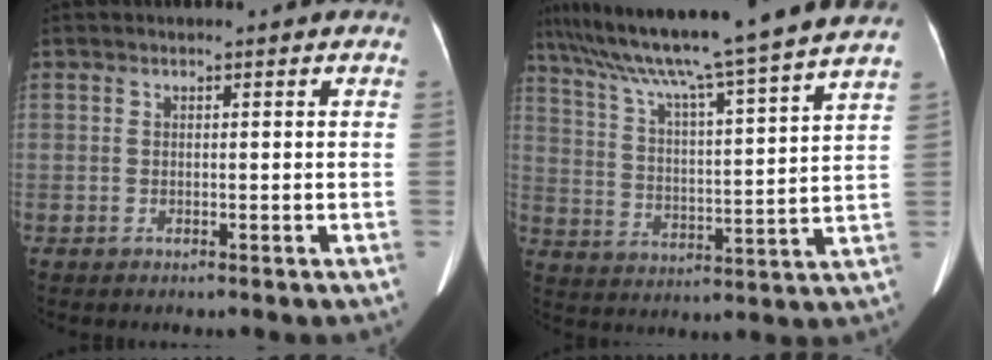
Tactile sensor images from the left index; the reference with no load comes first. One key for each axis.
{"total": 22.4, "fx": 19.1, "fy": -2.0, "fz": 11.6, "tx": -0.201, "ty": -0.017, "tz": 0.276}